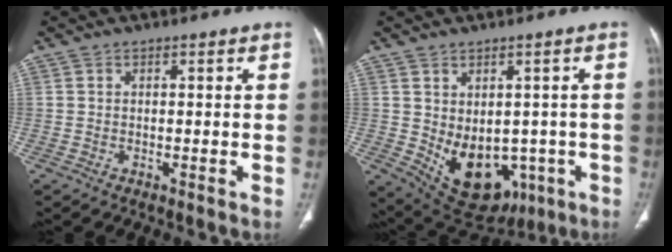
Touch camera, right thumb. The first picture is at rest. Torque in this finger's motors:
{"motor_torque": [-0.40, 0.62, 0.00, 0.07, 0.17]}